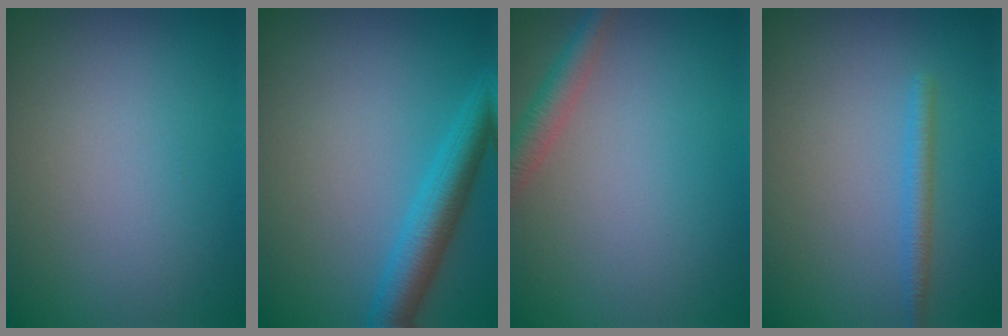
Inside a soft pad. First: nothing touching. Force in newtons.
{"total": 4.5, "press": 4.5, "slide": 0.4}
{"total": 2.6, "press": 2.6, "slide": 0.2}
{"total": 1.6, "press": 1.6, "slide": 0.0}